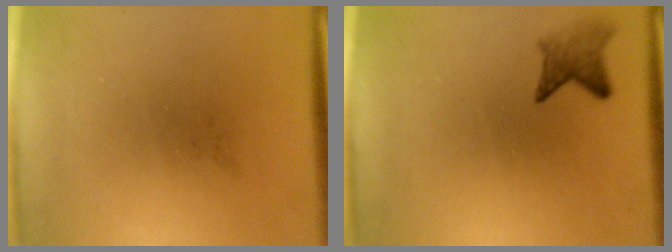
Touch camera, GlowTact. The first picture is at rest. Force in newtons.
{"total": 2.4}